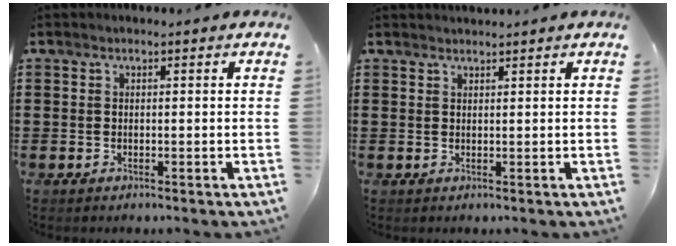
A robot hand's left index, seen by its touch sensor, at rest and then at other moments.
{"total": 1.0, "force": [1.0, -0.1, 0.1], "torque": [-0.004, -0.003, 0.020]}